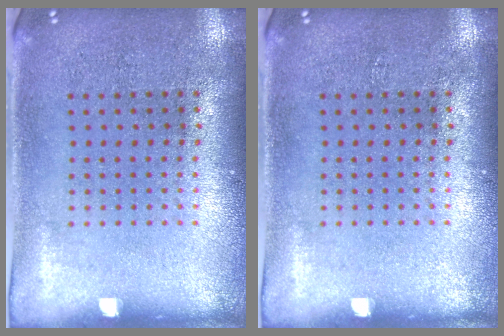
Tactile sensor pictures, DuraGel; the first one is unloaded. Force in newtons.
{"total": 0.0}